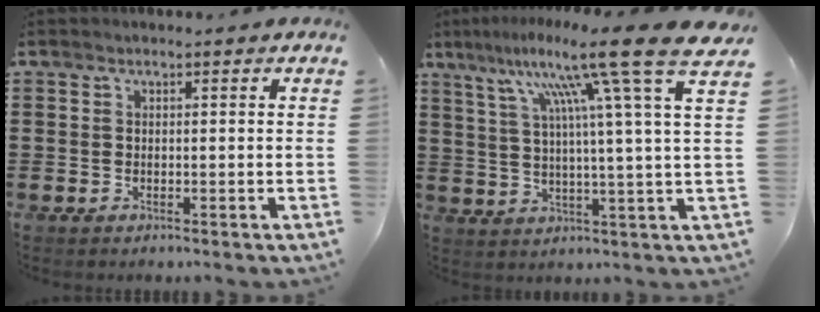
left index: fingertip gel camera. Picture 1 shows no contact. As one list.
[{"total": 15.3, "force": [8.5, -0.9, 12.7], "torque": [-0.237, -0.038, 0.116]}]